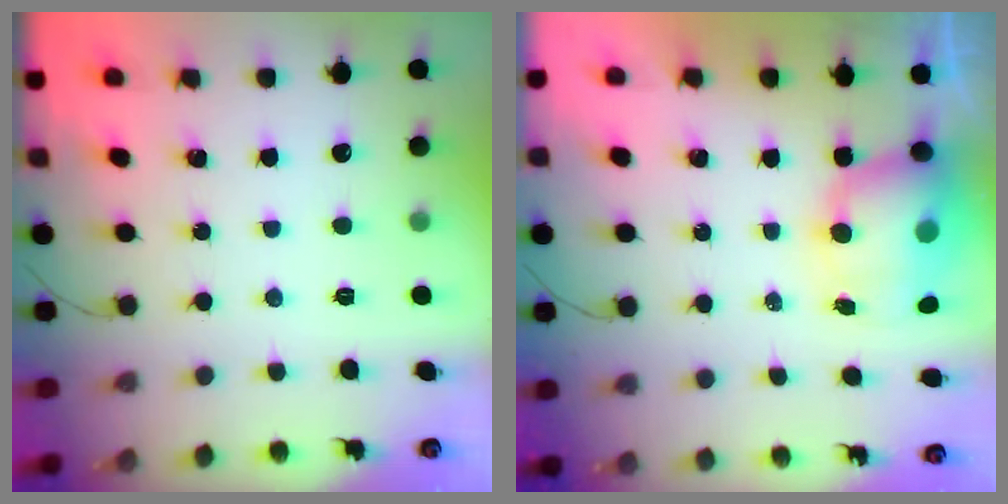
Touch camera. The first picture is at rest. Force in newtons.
{"total": 10.0, "press": 9.7, "slide": 2.7}